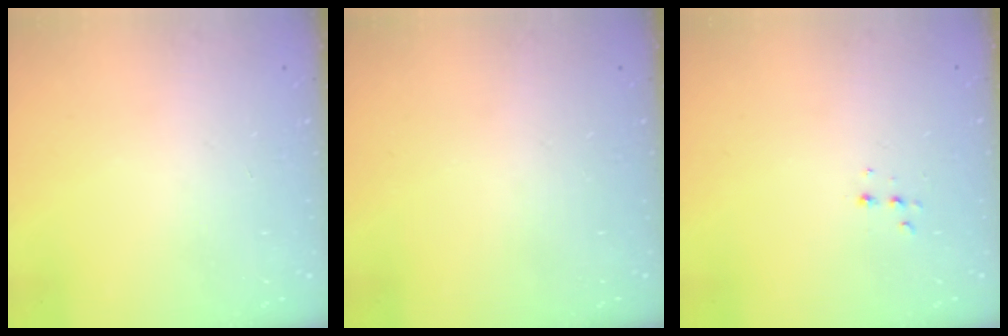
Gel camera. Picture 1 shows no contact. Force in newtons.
{"total": 0.0}
{"total": 4.1, "press": 4.0, "slide": 0.8}